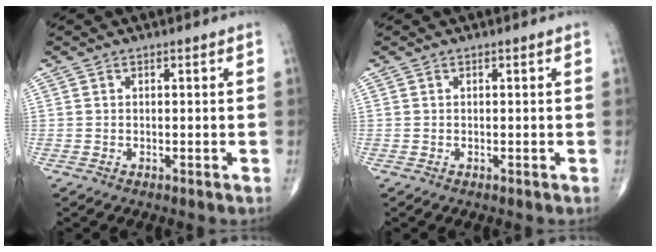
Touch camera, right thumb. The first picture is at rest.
{"total": 0.0}